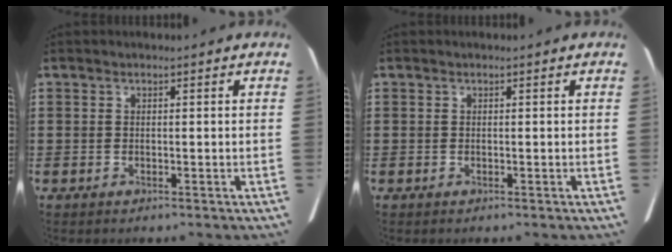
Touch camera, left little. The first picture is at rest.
{"total": 0.0}